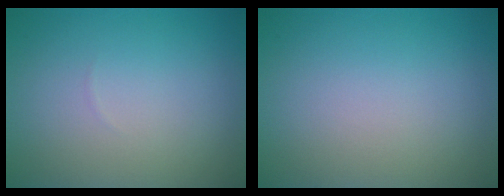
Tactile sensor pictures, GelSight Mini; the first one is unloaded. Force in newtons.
{"total": 0.0}